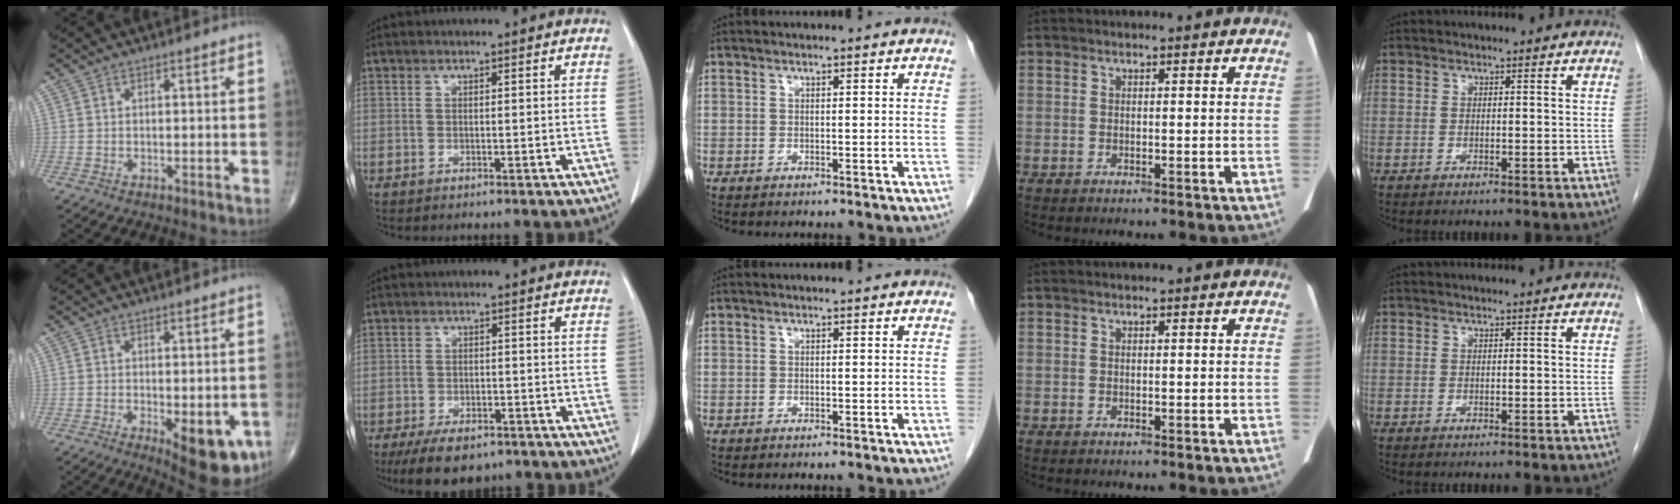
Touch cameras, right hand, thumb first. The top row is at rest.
{"thumb": {"total": 11.7, "force": [-4.0, 4.8, 10.0], "torque": [-0.115, -0.009, -0.043]}, "index": {"total": 7.6, "force": [-5.5, 3.6, 3.8], "torque": [-0.060, -0.002, -0.086]}}